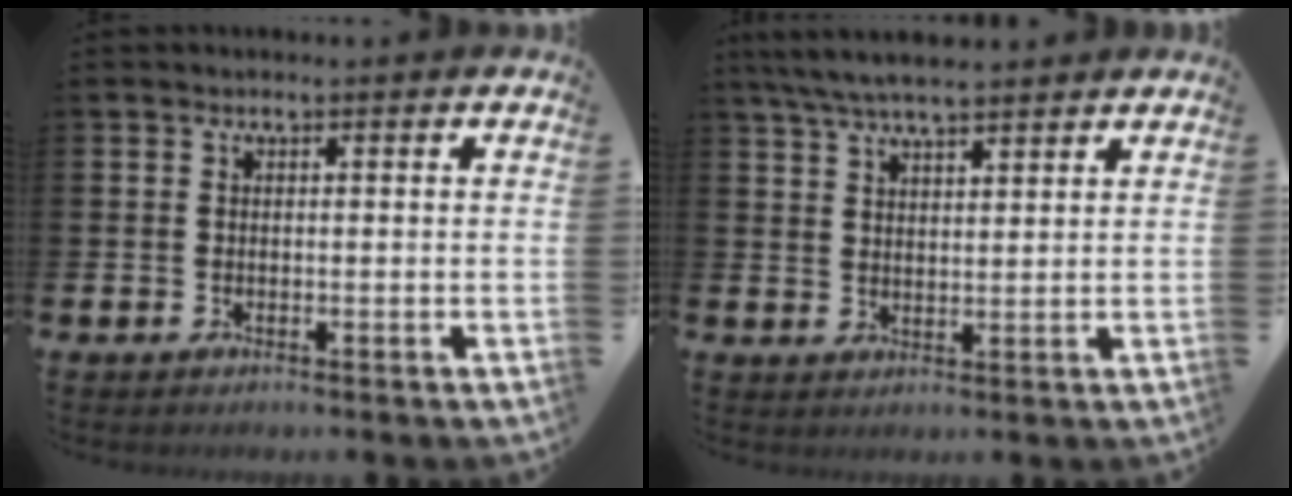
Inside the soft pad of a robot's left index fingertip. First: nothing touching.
{"total": 5.8, "force": [5.3, 1.0, 2.1], "torque": [-0.052, -0.014, 0.098]}